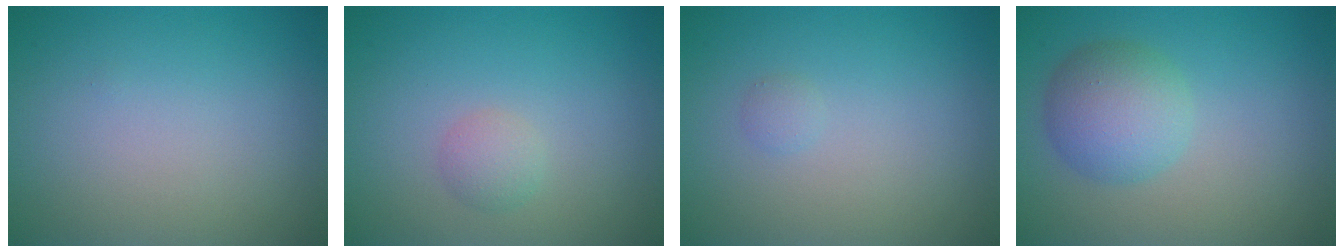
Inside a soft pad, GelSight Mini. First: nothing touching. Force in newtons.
{"total": 1.4, "press": 1.4, "slide": 0.1}
{"total": 0.6, "press": 0.6, "slide": 0.0}
{"total": 4.4, "press": 4.4, "slide": 0.2}